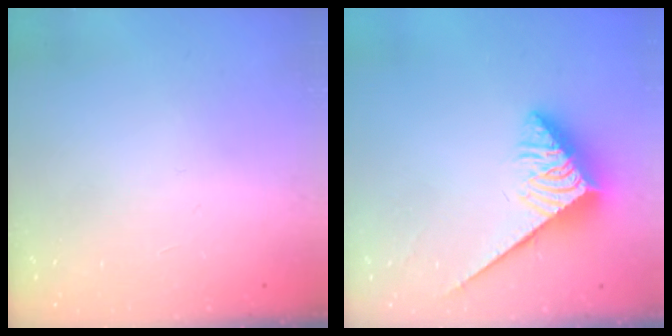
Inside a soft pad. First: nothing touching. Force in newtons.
{"total": 3.7, "press": 3.7, "slide": 0.6}